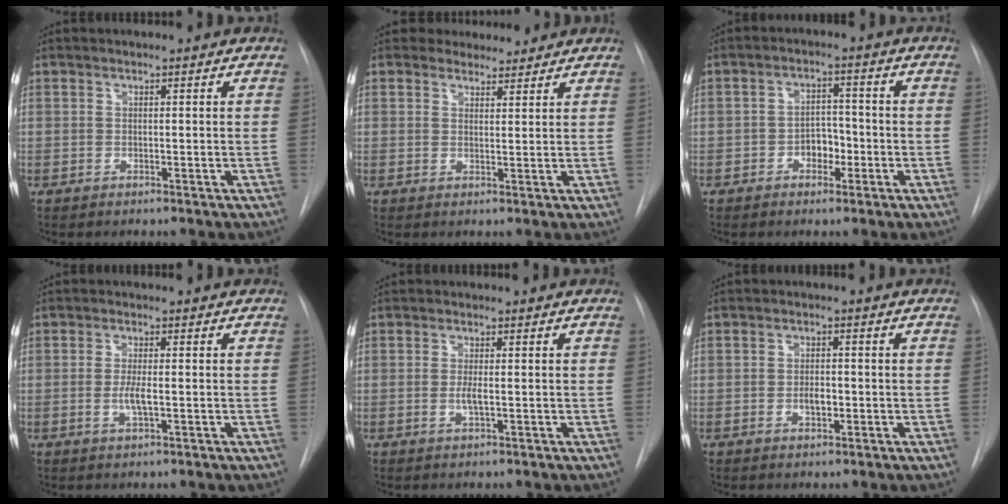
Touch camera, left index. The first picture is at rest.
{"total": 4.5, "force": [4.1, 1.8, 0.0], "torque": [0.009, 0.002, 0.054]}
{"total": 4.0, "force": [-1.6, 2.6, 2.5], "torque": [-0.035, 0.009, -0.028]}
{"total": 2.7, "force": [-0.5, 0.4, 2.7], "torque": [-0.056, -0.005, -0.008]}
{"total": 1.6, "force": [-0.2, 0.2, 1.6], "torque": [-0.035, -0.003, -0.003]}
{"total": 2.4, "force": [-0.7, 1.2, 2.0], "torque": [-0.035, 0.001, -0.009]}